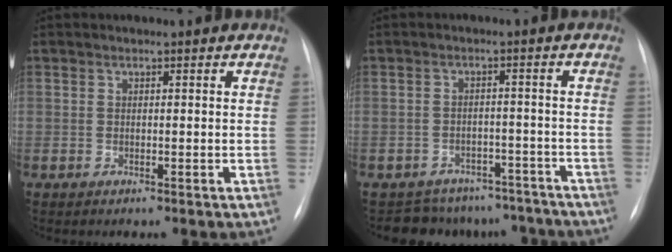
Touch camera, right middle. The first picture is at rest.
{"total": 10.1, "force": [-8.9, 4.7, -0.1], "torque": [0.017, 0.029, -0.103]}